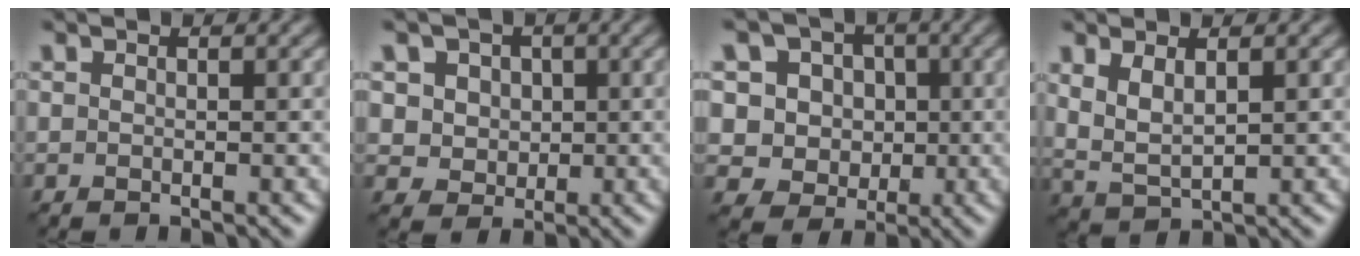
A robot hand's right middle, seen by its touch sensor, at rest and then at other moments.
{"total": 5.1, "force": [1.9, 4.2, 2.0], "torque": [-0.037, 0.009, 0.027]}
{"total": 8.0, "force": [2.5, 6.9, 3.1], "torque": [-0.062, 0.014, 0.026]}
{"total": 2.8, "force": [1.2, 1.2, 2.2], "torque": [-0.053, -0.007, 0.030]}